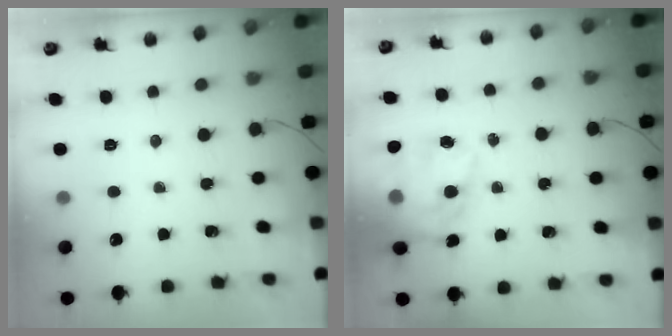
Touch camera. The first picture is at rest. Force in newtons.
{"total": 18.2, "press": 17.8, "slide": 3.9}